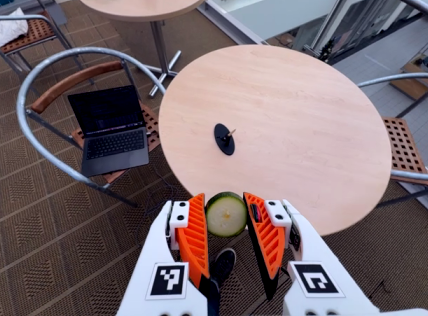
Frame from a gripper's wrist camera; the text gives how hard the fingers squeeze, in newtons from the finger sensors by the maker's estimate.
{"total": 9.4, "left": 9.7, "right": 9.0}